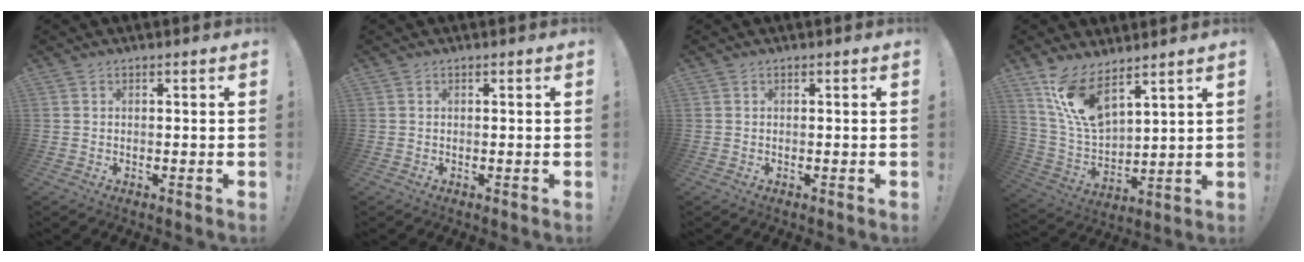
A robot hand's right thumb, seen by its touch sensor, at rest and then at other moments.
{"total": 0.0}
{"total": 0.0}
{"total": 13.5, "force": [9.4, 5.4, 8.0], "torque": [-0.172, -0.055, 0.178]}